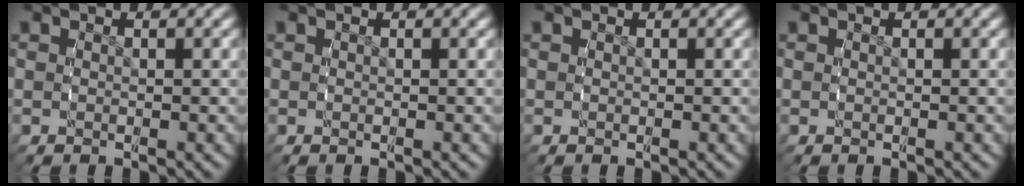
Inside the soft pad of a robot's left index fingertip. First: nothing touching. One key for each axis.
{"total": 0.0}
{"total": 0.0}
{"total": 0.0}